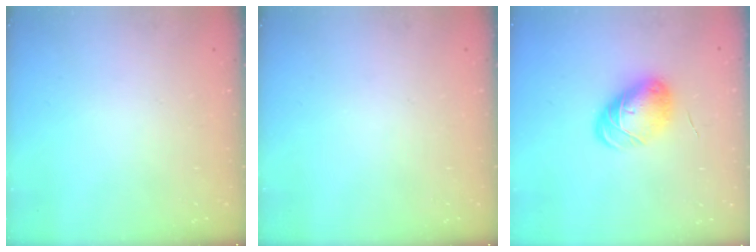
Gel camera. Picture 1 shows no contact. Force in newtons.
{"total": 0.0}
{"total": 9.7, "press": 9.7, "slide": 0.1}